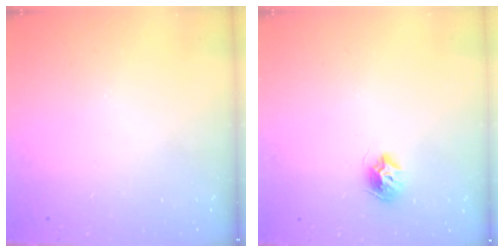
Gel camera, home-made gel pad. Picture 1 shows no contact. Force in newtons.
{"total": 8.1, "press": 8.1, "slide": 0.1}